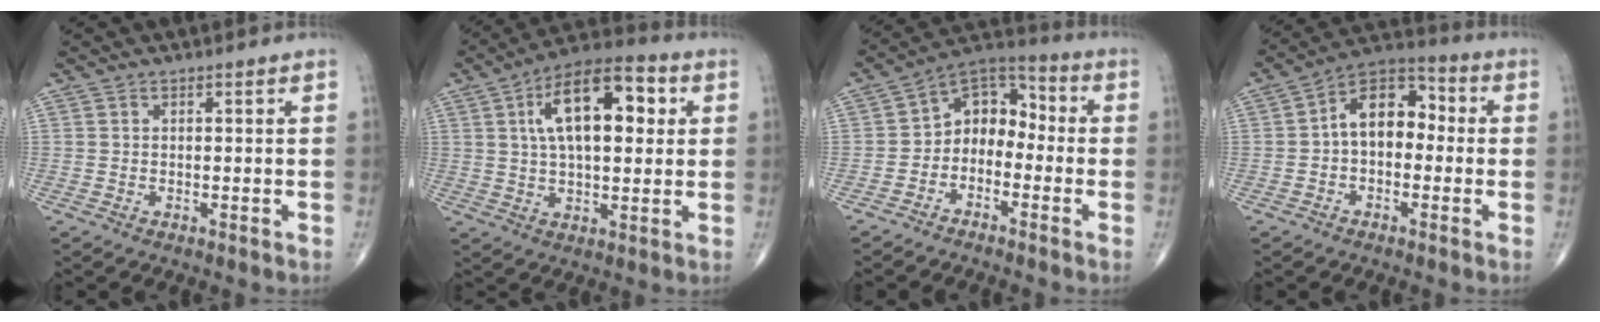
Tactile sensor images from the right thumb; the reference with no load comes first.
{"total": 16.7, "force": [4.3, 7.9, 14.1], "torque": [-0.209, 0.014, 0.064]}
{"total": 9.1, "force": [-2.3, 6.8, 5.6], "torque": [-0.058, 0.055, -0.060]}
{"total": 10.8, "force": [-0.2, 7.1, 8.2], "torque": [-0.103, 0.039, -0.020]}